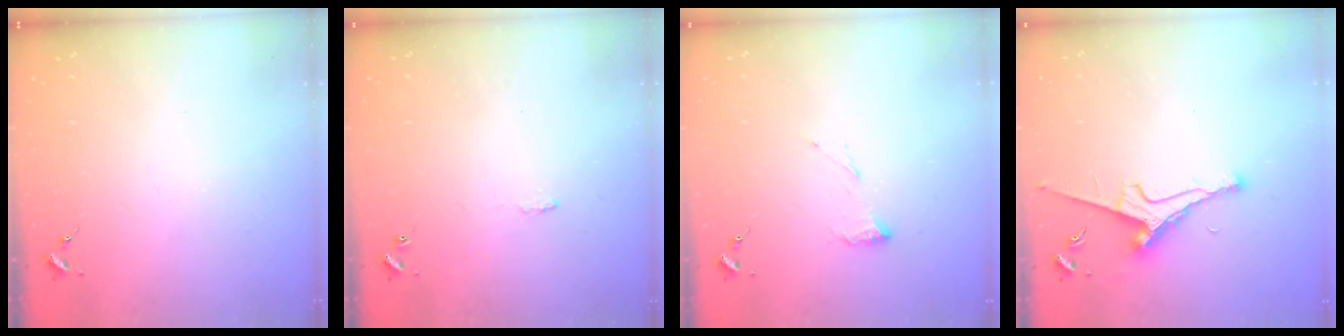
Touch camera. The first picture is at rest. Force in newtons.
{"total": 3.8, "press": 3.8, "slide": 0.4}
{"total": 7.6, "press": 7.6, "slide": 0.2}
{"total": 9.1, "press": 9.0, "slide": 1.3}